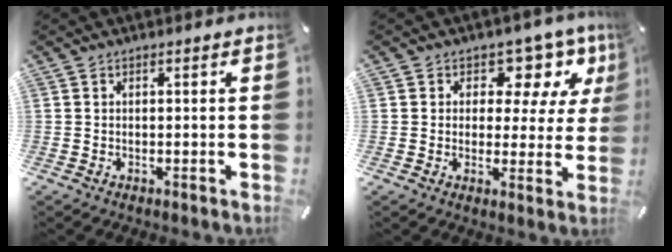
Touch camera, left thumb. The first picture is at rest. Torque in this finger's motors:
{"motor_torque": [0.12, 0.21, -0.13, -0.27, 0.00]}